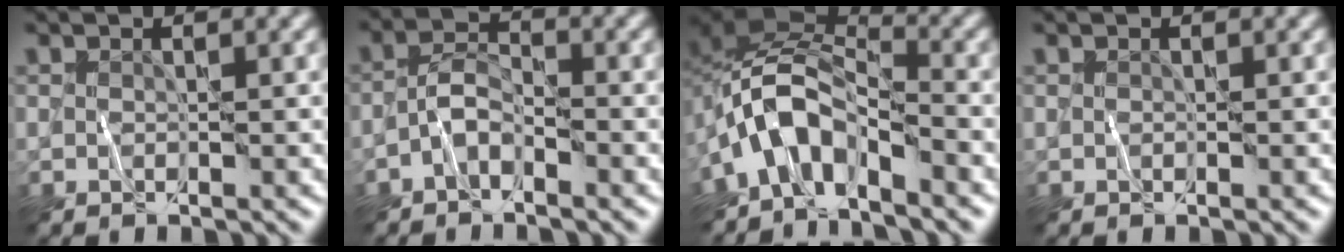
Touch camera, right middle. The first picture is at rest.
{"total": 2.4, "force": [-1.6, 1.0, 1.5], "torque": [-0.027, 0.012, -0.039]}
{"total": 6.6, "force": [-3.6, 3.4, 4.3], "torque": [-0.062, 0.011, -0.083]}
{"total": 0.0}